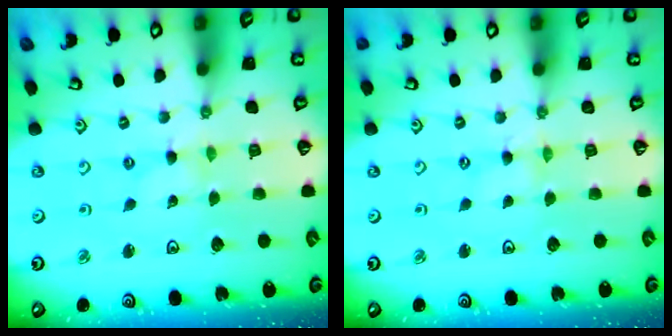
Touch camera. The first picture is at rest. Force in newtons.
{"total": 0.0}